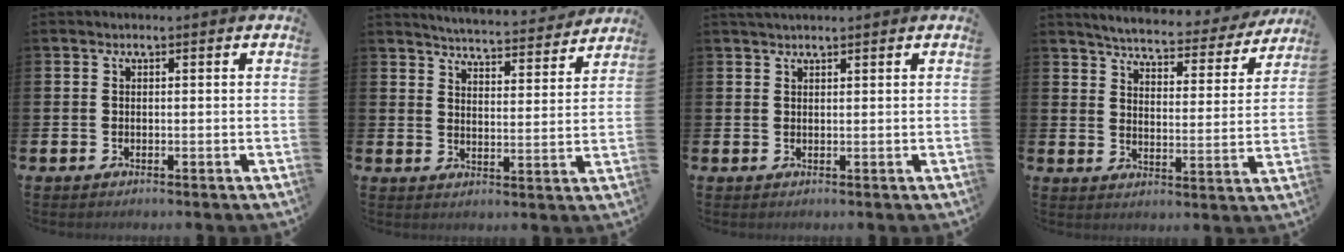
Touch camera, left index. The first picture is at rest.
{"total": 5.3, "force": [5.2, 0.1, 0.6], "torque": [-0.027, -0.043, 0.089]}
{"total": 1.3, "force": [1.3, 0.1, 0.3], "torque": [-0.004, 0.000, 0.023]}
{"total": 5.2, "force": [5.0, 0.6, 1.4], "torque": [-0.045, -0.036, 0.080]}